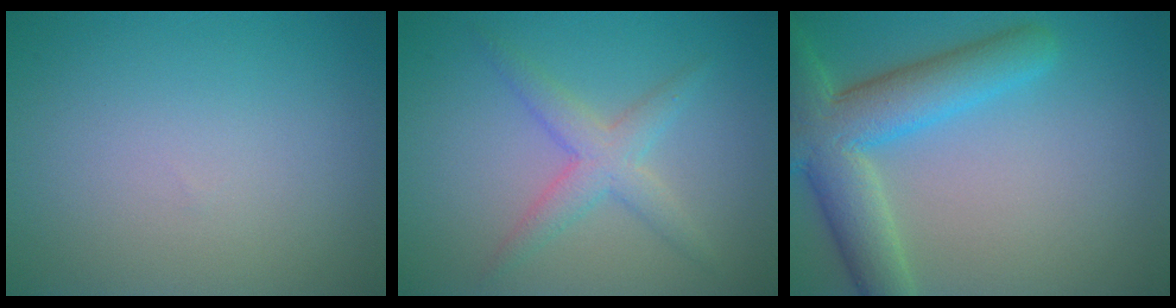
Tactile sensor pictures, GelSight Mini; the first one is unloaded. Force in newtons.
{"total": 3.0, "press": 3.0, "slide": 0.1}
{"total": 7.5, "press": 7.5, "slide": 0.4}